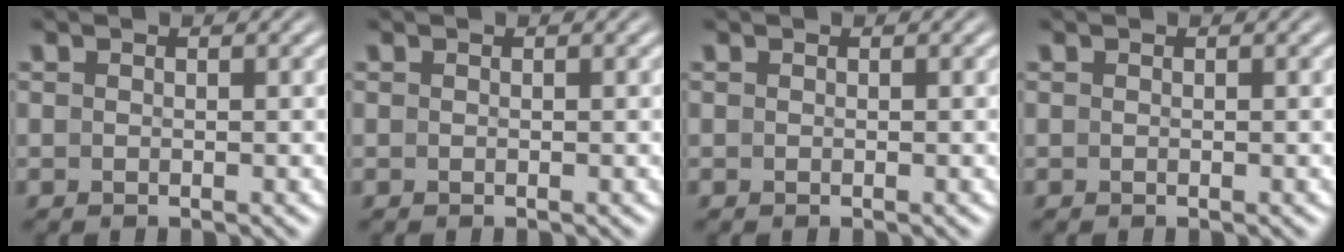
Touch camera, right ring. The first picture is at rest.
{"total": 0.0}
{"total": 0.0}
{"total": 0.0}